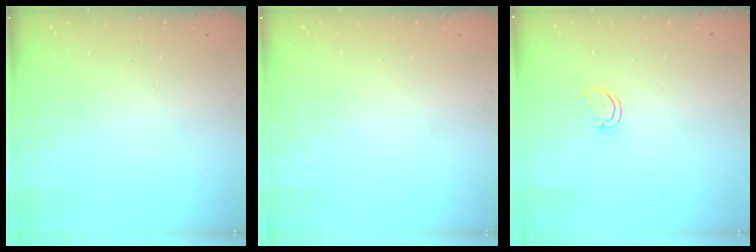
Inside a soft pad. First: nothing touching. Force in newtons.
{"total": 0.0}
{"total": 2.6, "press": 2.6, "slide": 0.2}